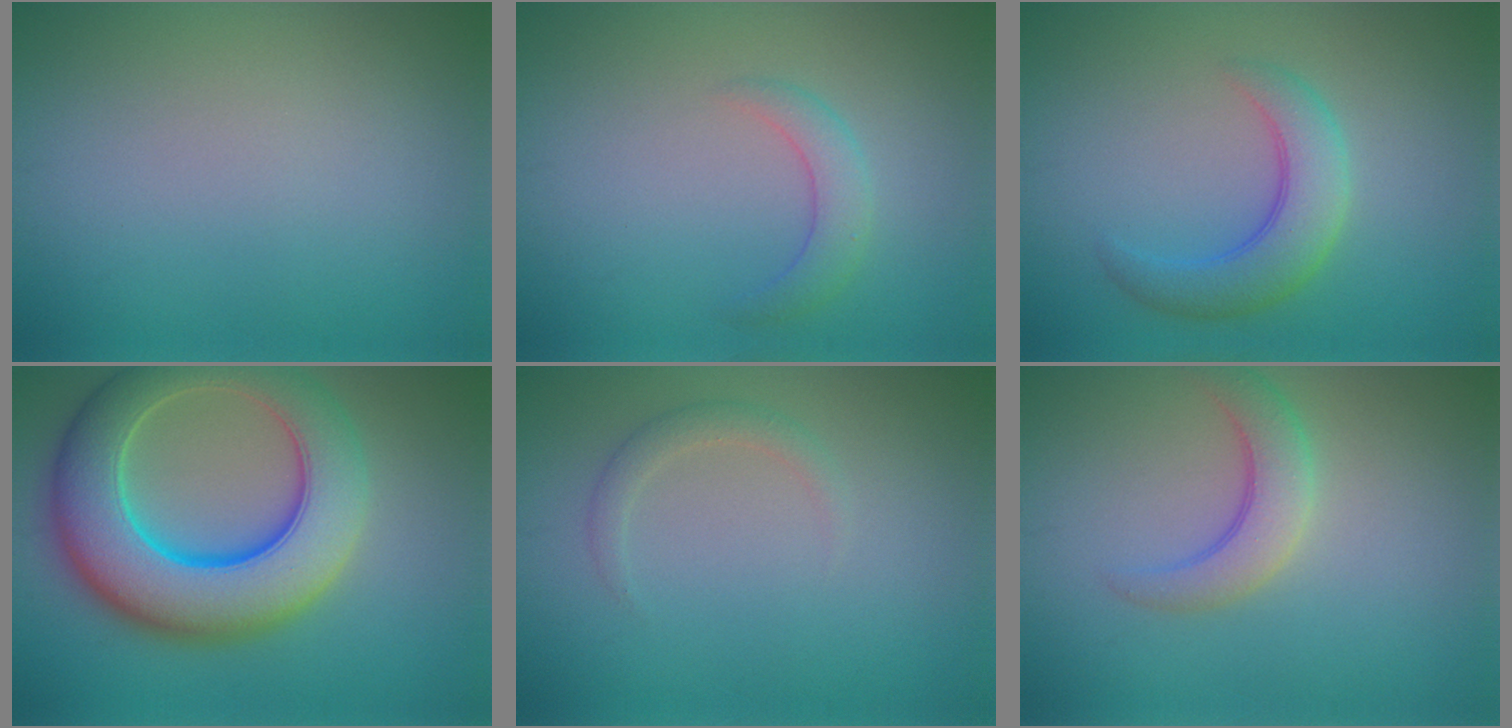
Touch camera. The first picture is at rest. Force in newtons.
{"total": 2.0, "press": 2.0, "slide": 0.1}
{"total": 4.2, "press": 4.2, "slide": 0.1}
{"total": 11.5, "press": 11.5, "slide": 0.3}
{"total": 1.4, "press": 1.4, "slide": 0.1}
{"total": 3.2, "press": 3.2, "slide": 0.2}